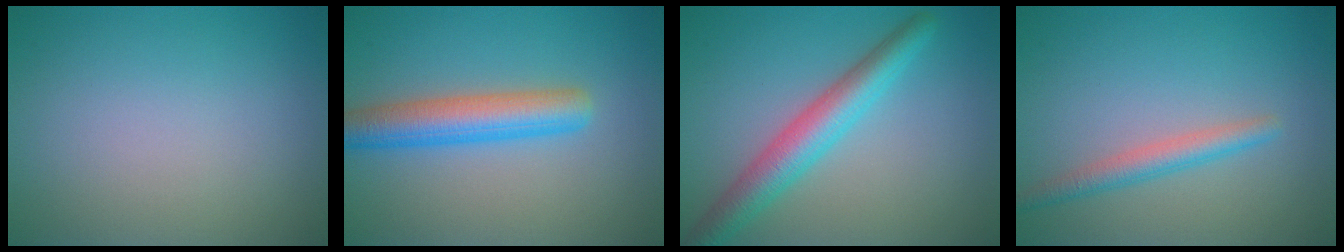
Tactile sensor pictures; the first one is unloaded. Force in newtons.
{"total": 4.9, "press": 4.9, "slide": 0.1}
{"total": 4.8, "press": 4.8, "slide": 0.1}
{"total": 2.4, "press": 2.4, "slide": 0.1}